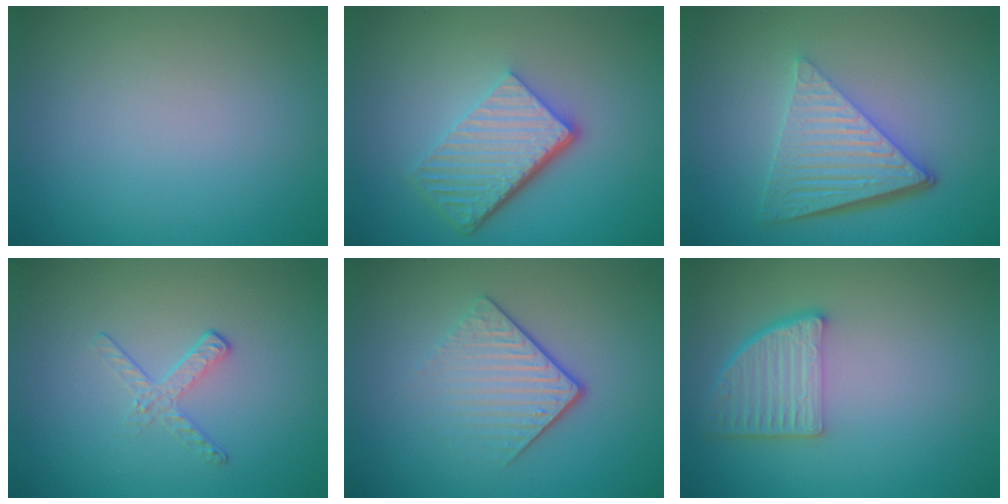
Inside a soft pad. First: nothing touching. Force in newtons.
{"total": 6.0, "press": 4.1, "slide": 4.4}
{"total": 6.6, "press": 4.3, "slide": 4.9}
{"total": 1.7, "press": 0.7, "slide": 1.5}
{"total": 4.2, "press": 2.7, "slide": 3.3}
{"total": 4.5, "press": 3.4, "slide": 2.9}